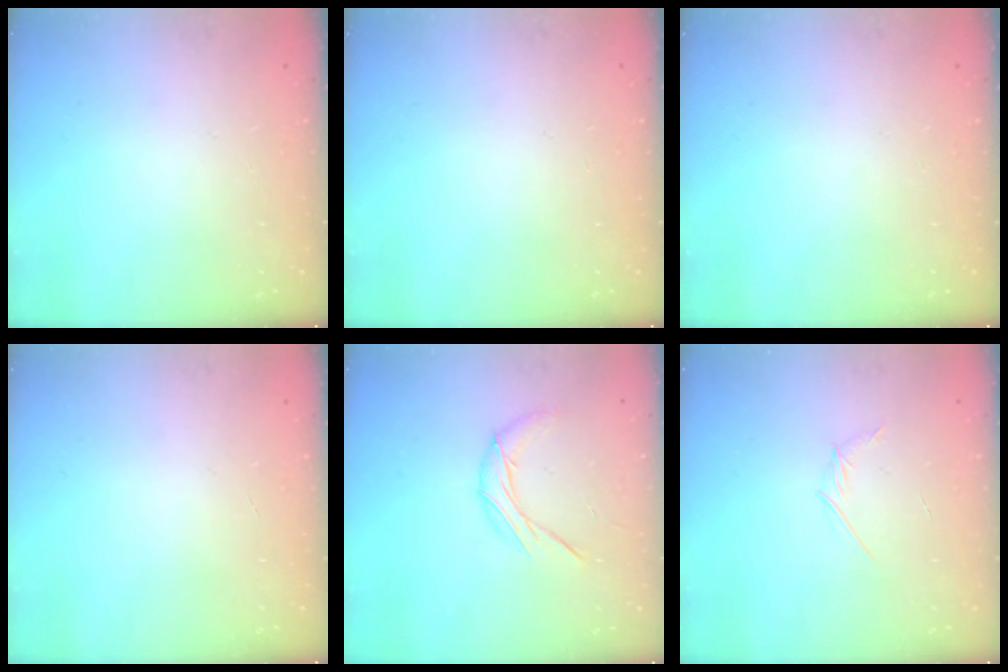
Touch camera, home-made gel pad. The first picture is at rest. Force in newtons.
{"total": 0.0}
{"total": 0.0}
{"total": 0.0}
{"total": 7.9, "press": 7.9, "slide": 0.4}
{"total": 2.9, "press": 2.8, "slide": 0.8}